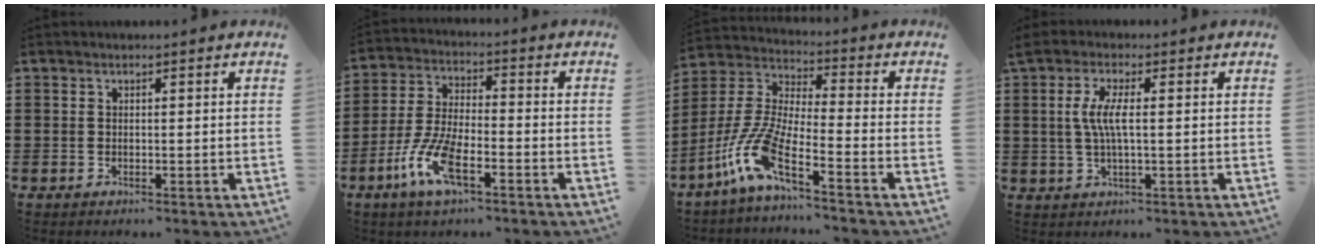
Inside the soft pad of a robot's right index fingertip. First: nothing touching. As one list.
[{"total": 8.7, "force": [-4.4, 2.7, 7.0], "torque": [-0.175, -0.012, -0.086]}, {"total": 9.7, "force": [-5.9, 1.5, 7.6], "torque": [-0.211, -0.029, -0.129]}, {"total": 5.0, "force": [0.3, 1.0, 4.9], "torque": [-0.105, -0.006, -0.002]}]